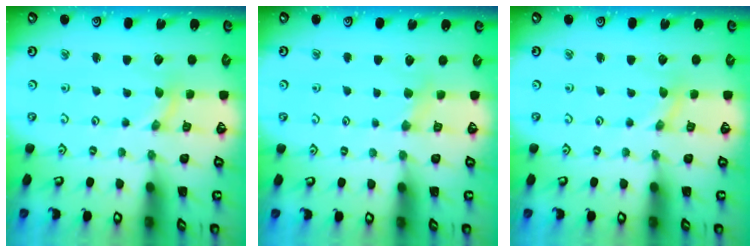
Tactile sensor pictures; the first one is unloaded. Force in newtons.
{"total": 2.8, "press": 2.8, "slide": 0.4}
{"total": 0.0}